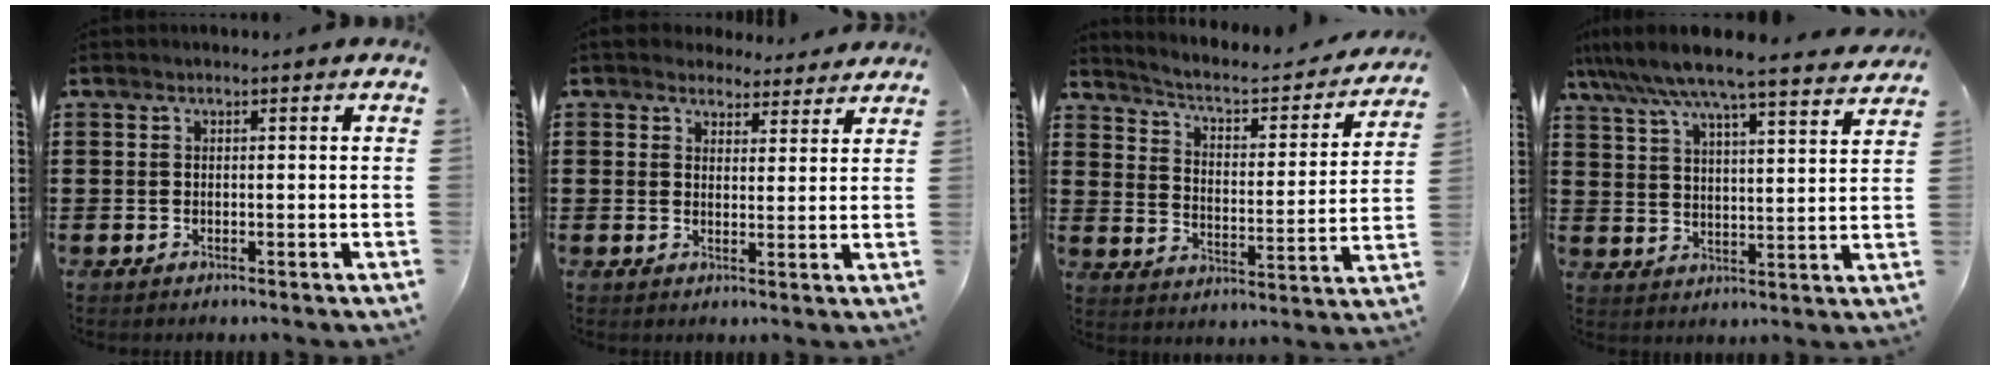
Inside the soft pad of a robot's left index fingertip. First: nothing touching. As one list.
[{"total": 3.9, "force": [3.4, 1.9, 0.2], "torque": [-0.012, -0.006, 0.063]}, {"total": 3.4, "force": [2.8, 0.7, 1.8], "torque": [-0.053, -0.028, 0.037]}, {"total": 7.1, "force": [6.5, 0.1, 2.8], "torque": [-0.083, -0.041, 0.111]}]